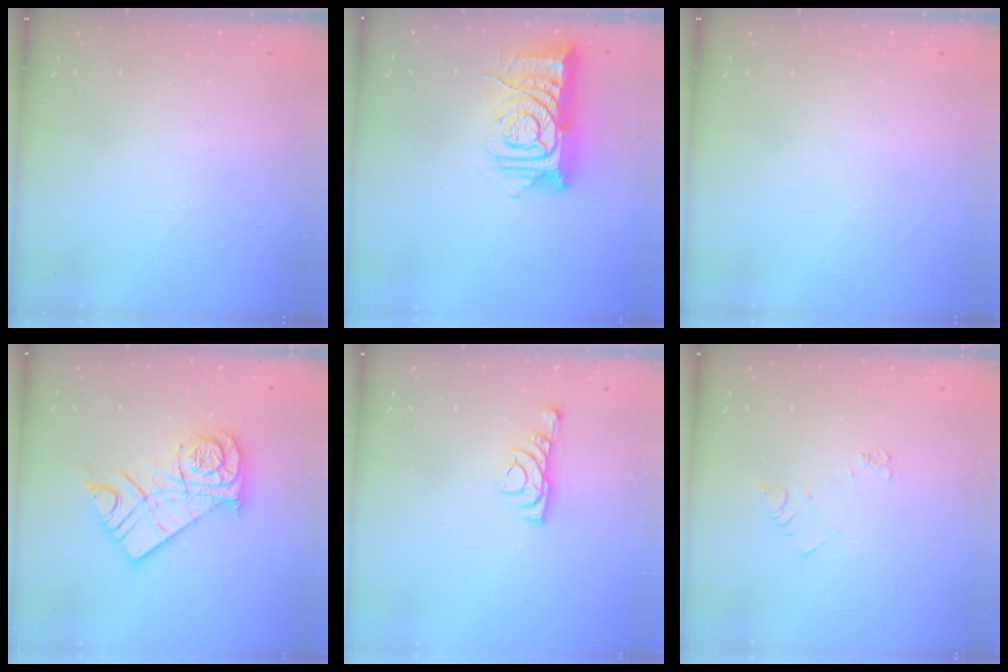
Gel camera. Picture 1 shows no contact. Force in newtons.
{"total": 13.0, "press": 13.0, "slide": 1.1}
{"total": 0.0}
{"total": 16.2, "press": 16.1, "slide": 1.6}
{"total": 5.0, "press": 4.9, "slide": 1.1}
{"total": 4.0, "press": 3.9, "slide": 0.6}